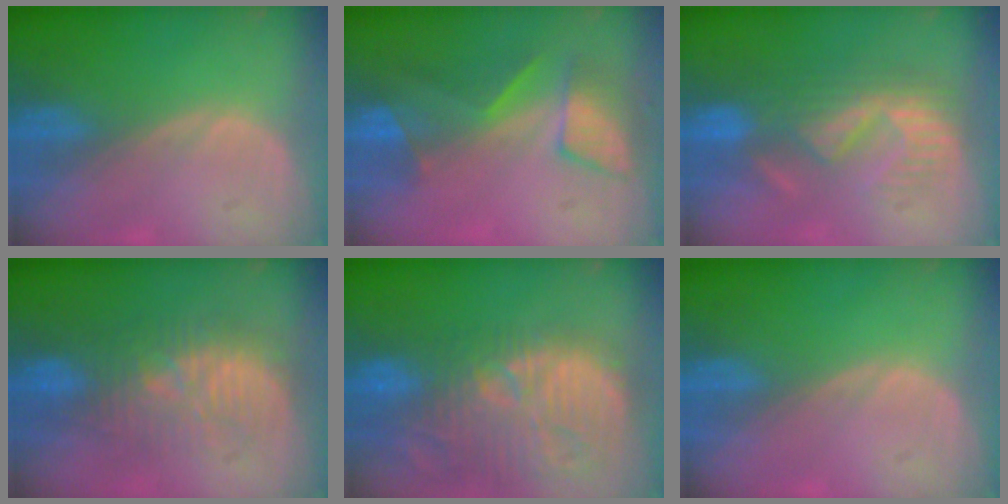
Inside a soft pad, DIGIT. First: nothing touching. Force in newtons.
{"total": 7.3, "press": 7.0, "slide": 2.2}
{"total": 8.7, "press": 8.2, "slide": 3.0}
{"total": 9.6, "press": 9.5, "slide": 1.0}
{"total": 15.3, "press": 13.2, "slide": 7.6}
{"total": 0.0}